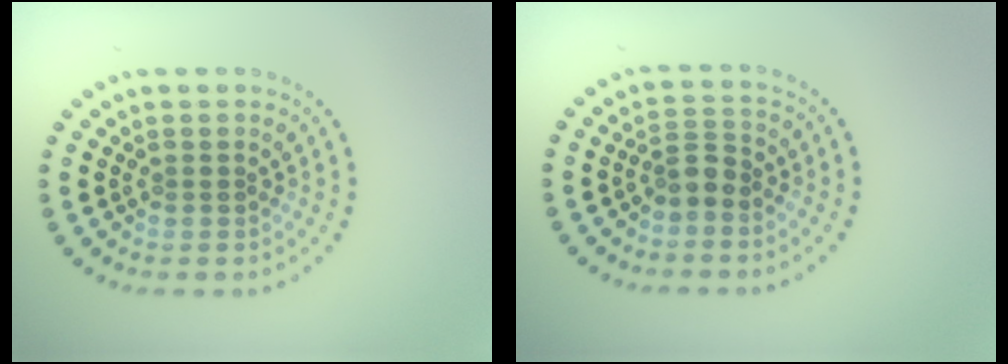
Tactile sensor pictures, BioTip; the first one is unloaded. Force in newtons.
{"total": 2.0, "press": 1.7, "slide": 1.2}